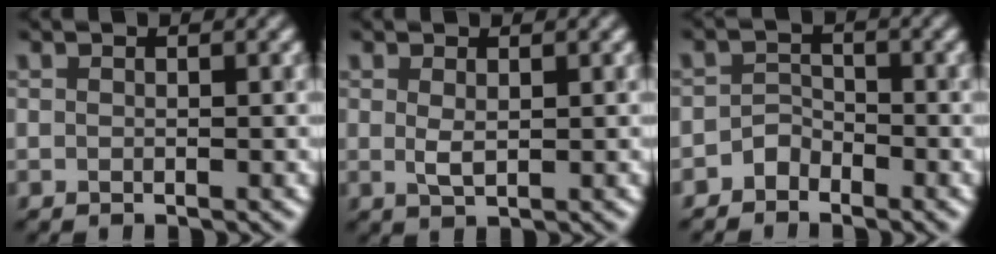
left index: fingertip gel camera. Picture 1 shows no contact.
{"total": 1.3, "force": [0.3, 0.5, 1.1], "torque": [-0.024, 0.004, 0.007]}
{"total": 1.5, "force": [-1.2, 0.9, 0.1], "torque": [0.001, 0.015, -0.025]}